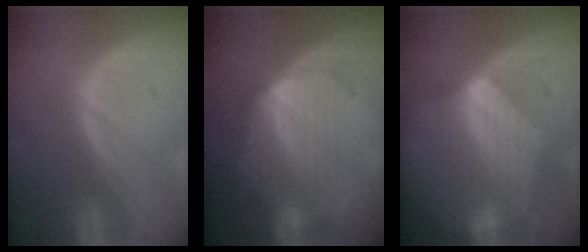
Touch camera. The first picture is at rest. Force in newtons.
{"total": 7.2, "press": 6.5, "slide": 3.0}
{"total": 7.0, "press": 7.0, "slide": 0.2}